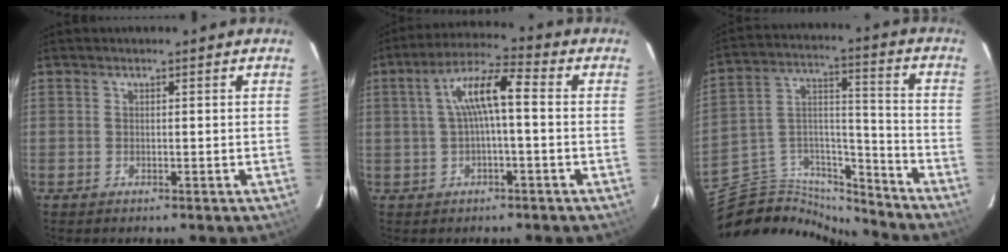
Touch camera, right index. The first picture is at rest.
{"total": 8.2, "force": [0.3, 1.7, 8.1], "torque": [-0.157, 0.022, 0.007]}
{"total": 17.6, "force": [-15.8, 5.6, 5.4], "torque": [-0.114, 0.046, -0.270]}